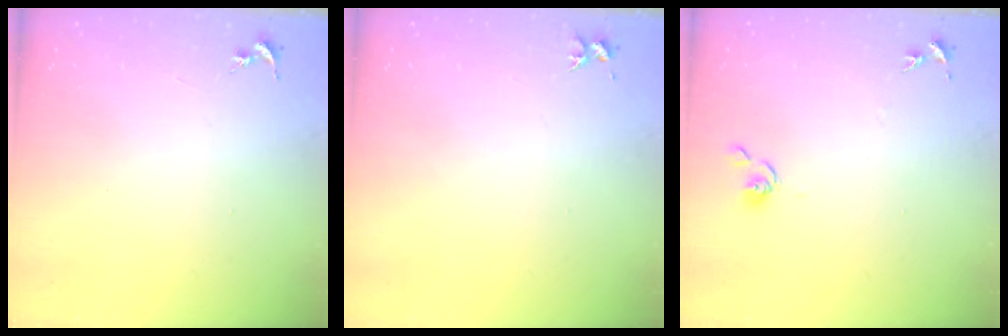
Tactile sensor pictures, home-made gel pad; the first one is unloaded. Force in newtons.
{"total": 3.3, "press": 3.3, "slide": 0.4}
{"total": 6.3, "press": 6.3, "slide": 0.5}